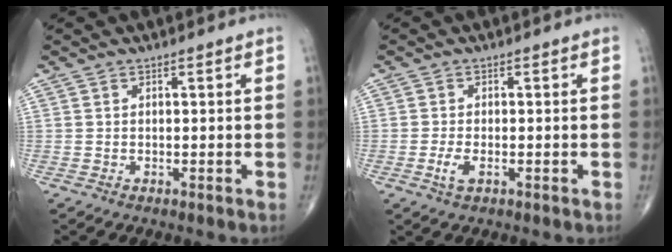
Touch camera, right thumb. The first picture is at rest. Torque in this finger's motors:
{"motor_torque": [-0.01, 0.05, 0.17, 0.19, 0.02]}